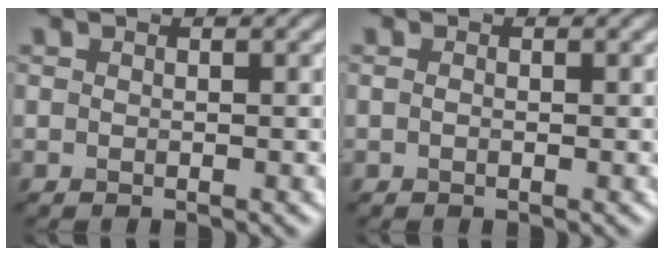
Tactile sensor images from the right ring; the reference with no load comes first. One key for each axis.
{"total": 0.0}